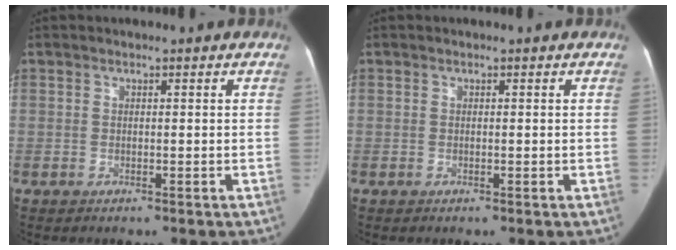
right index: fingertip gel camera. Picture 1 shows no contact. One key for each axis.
{"total": 0.0}